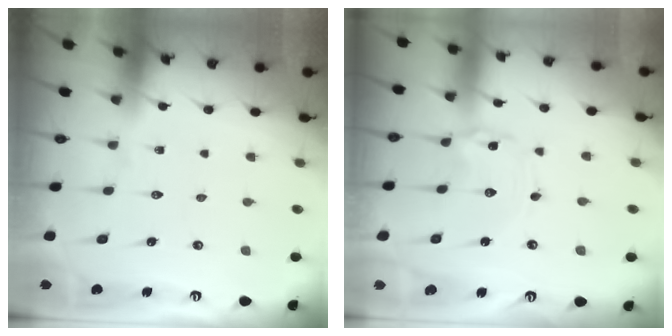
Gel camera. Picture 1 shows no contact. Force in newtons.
{"total": 1.2, "press": 1.2, "slide": 0.1}